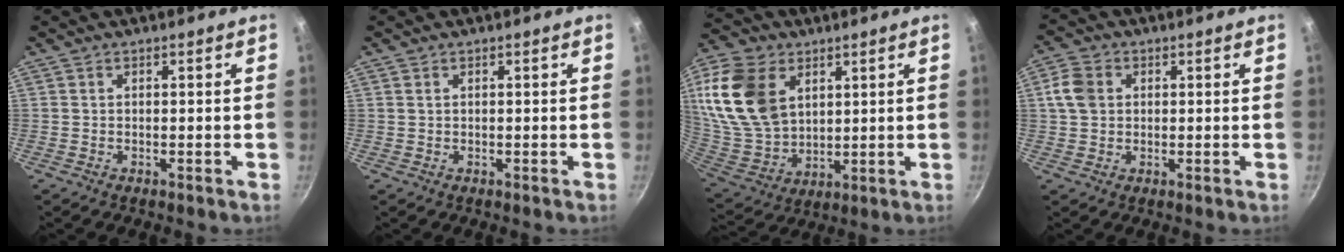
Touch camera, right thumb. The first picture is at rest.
{"total": 0.7, "force": [0.4, 0.4, 0.4], "torque": [-0.009, 0.001, 0.007]}
{"total": 20.3, "force": [7.1, 14.0, 12.8], "torque": [-0.243, -0.023, 0.149]}
{"total": 5.8, "force": [1.1, 4.7, 3.3], "torque": [-0.052, 0.006, 0.013]}